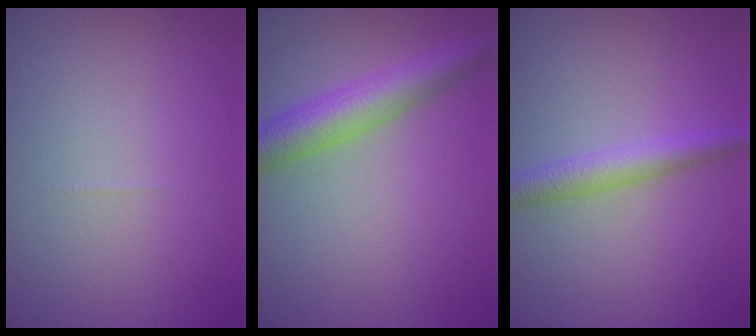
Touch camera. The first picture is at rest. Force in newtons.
{"total": 5.2, "press": 5.2, "slide": 0.3}
{"total": 2.9, "press": 2.9, "slide": 0.0}